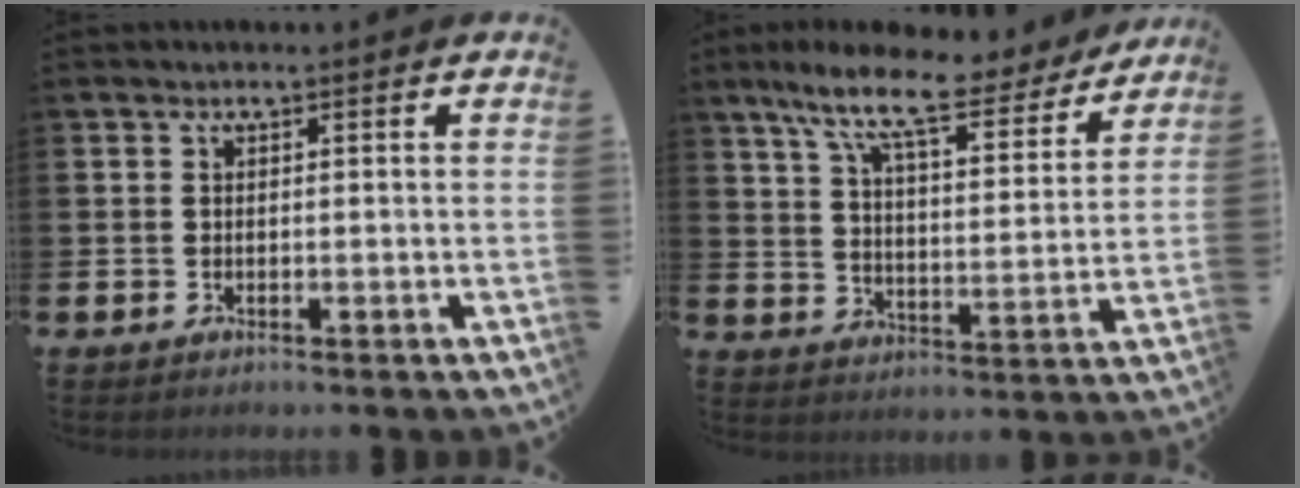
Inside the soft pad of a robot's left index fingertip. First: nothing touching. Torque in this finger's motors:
{"motor_torque": [0.98, -1.16, 0.93, 0.21]}